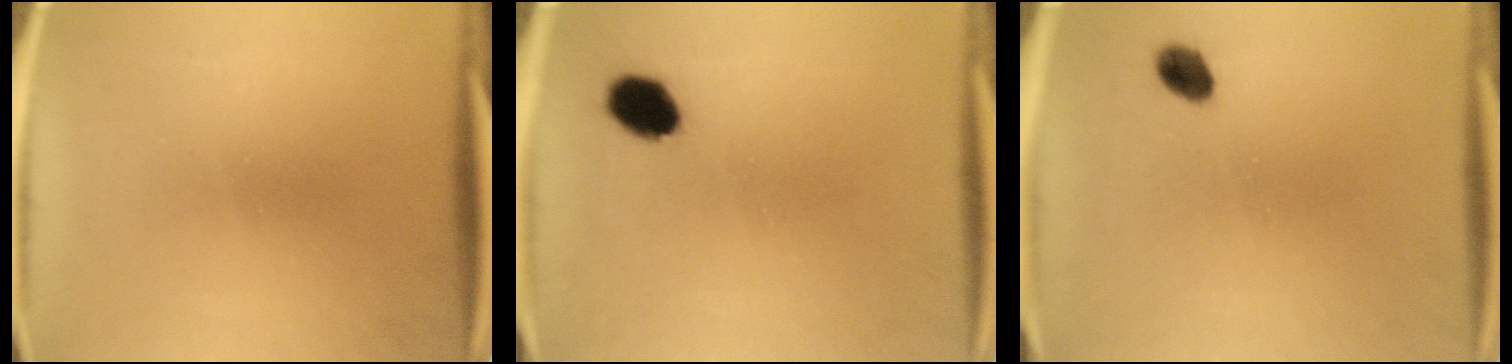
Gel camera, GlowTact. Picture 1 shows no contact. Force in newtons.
{"total": 6.1}
{"total": 3.1}